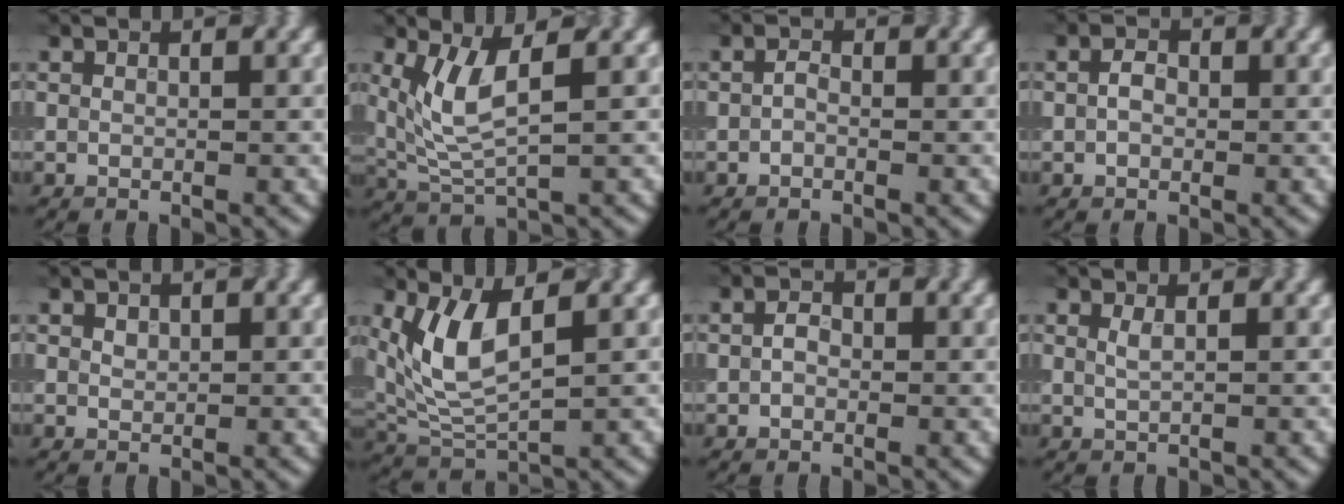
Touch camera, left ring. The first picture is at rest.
{"total": 4.7, "force": [1.3, 1.7, 4.2], "torque": [-0.103, 0.001, 0.040]}
{"total": 0.9, "force": [-0.6, 0.3, 0.6], "torque": [-0.011, 0.006, -0.008]}
{"total": 1.6, "force": [-0.3, 1.0, 1.2], "torque": [-0.023, 0.007, -0.003]}
{"total": 0.7, "force": [0.4, 0.4, 0.4], "torque": [-0.007, 0.006, 0.012]}
{"total": 6.3, "force": [1.7, 2.8, 5.4], "torque": [-0.127, 0.002, 0.045]}
{"total": 1.3, "force": [-0.4, 0.8, 1.0], "torque": [-0.018, 0.006, -0.005]}
{"total": 0.9, "force": [0.3, 0.2, 0.8], "torque": [-0.018, 0.005, 0.013]}